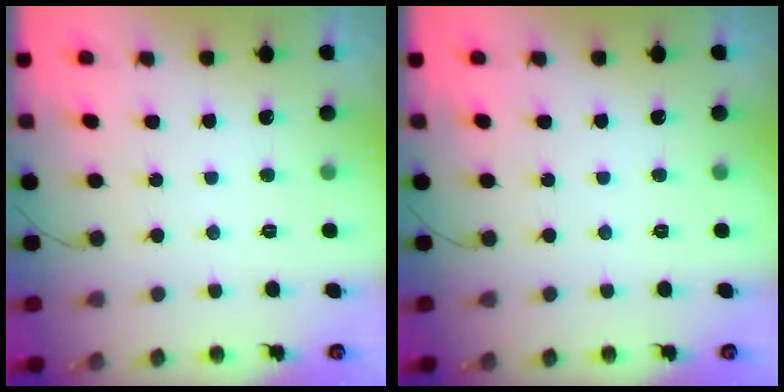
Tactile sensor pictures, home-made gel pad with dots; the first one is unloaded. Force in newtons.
{"total": 0.0}